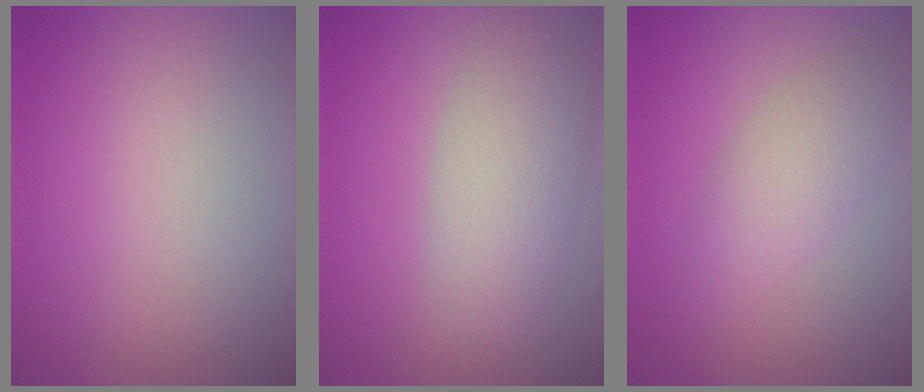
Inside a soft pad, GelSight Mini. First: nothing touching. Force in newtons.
{"total": 4.6, "press": 4.6, "slide": 0.2}
{"total": 2.9, "press": 2.8, "slide": 0.3}